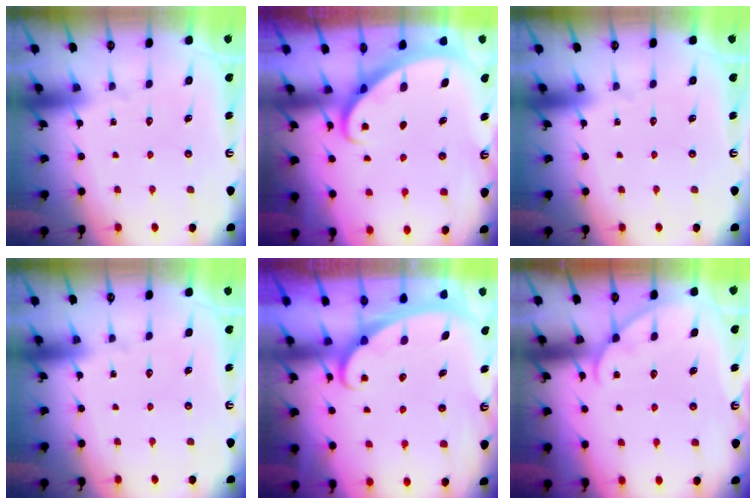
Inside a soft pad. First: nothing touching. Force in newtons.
{"total": 2.7, "press": 2.7, "slide": 0.2}
{"total": 0.0}
{"total": 0.0}
{"total": 2.5, "press": 2.4, "slide": 0.4}
{"total": 3.2, "press": 3.2, "slide": 0.4}